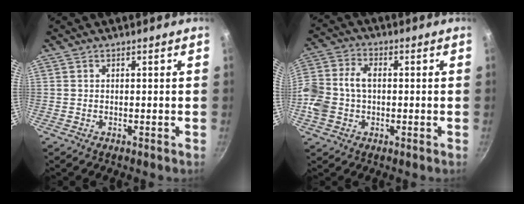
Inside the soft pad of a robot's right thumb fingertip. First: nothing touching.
{"total": 10.7, "force": [-0.7, 7.6, 7.6], "torque": [-0.156, 0.028, -0.024]}